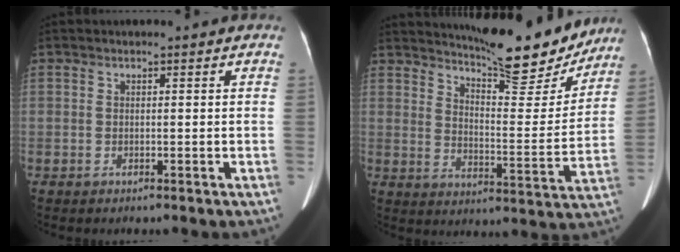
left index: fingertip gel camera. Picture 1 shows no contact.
{"total": 16.9, "force": [15.2, 2.6, 6.9], "torque": [-0.102, -0.032, 0.205]}